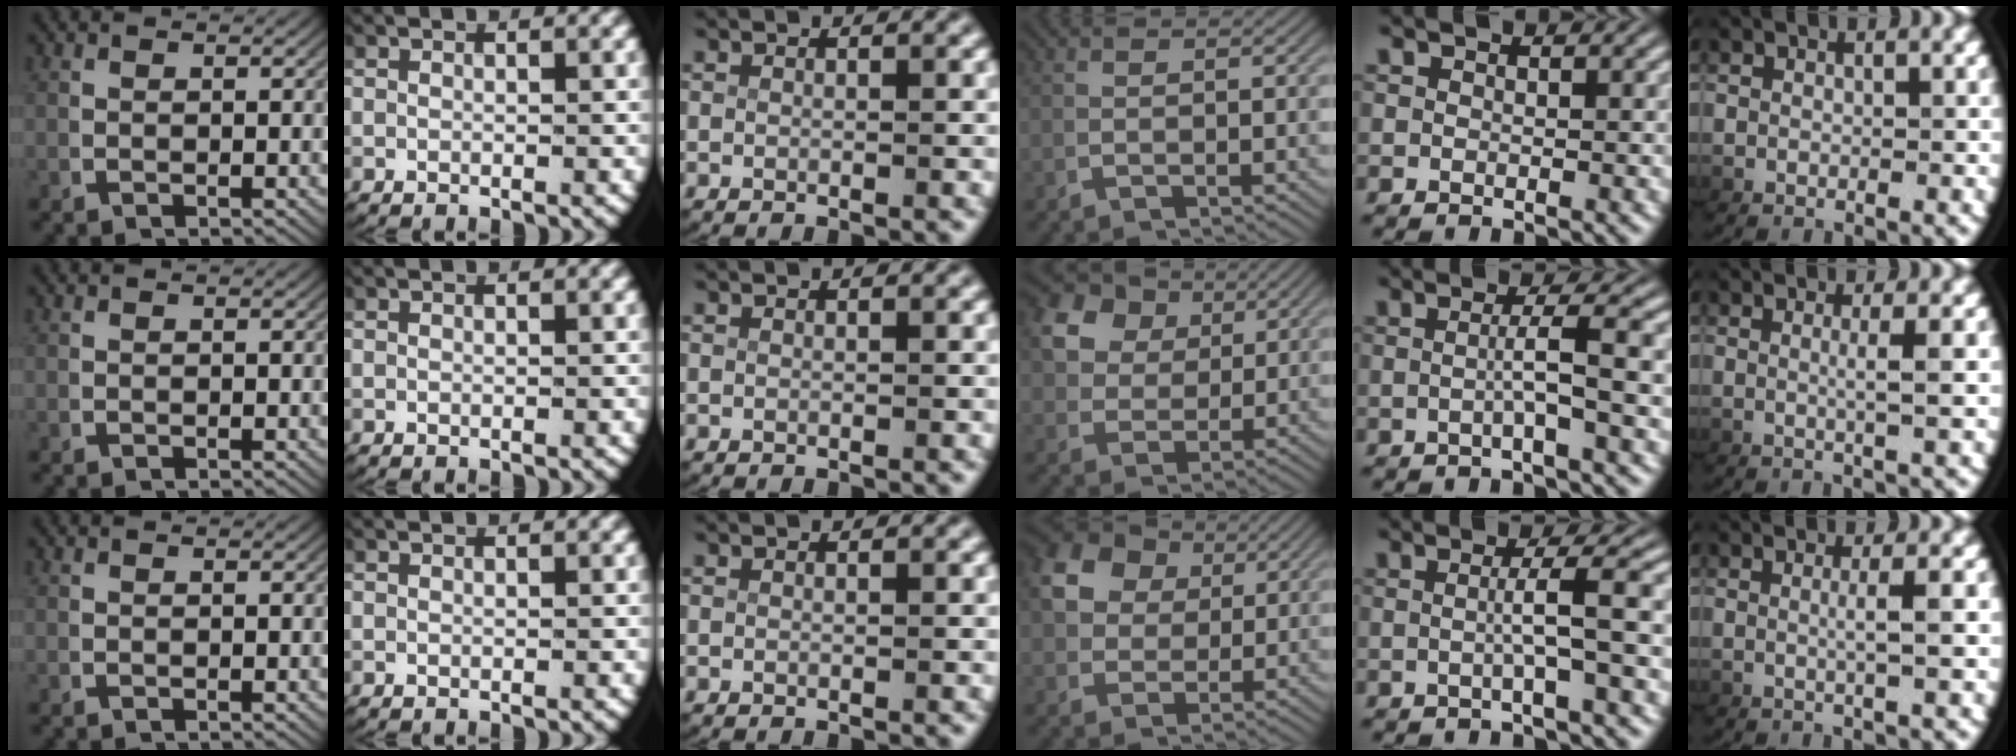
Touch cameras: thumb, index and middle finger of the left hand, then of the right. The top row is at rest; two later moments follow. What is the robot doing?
{"motion": "lift_and_place", "object": "card"}